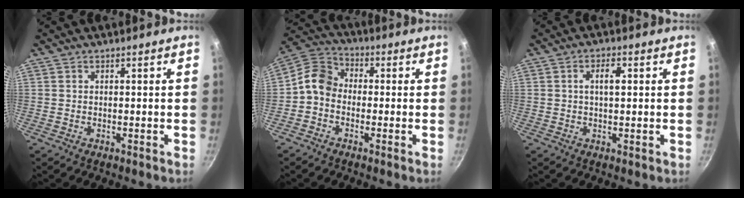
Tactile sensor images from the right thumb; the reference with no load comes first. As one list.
[{"total": 7.1, "force": [-1.6, 5.7, 3.9], "torque": [-0.062, 0.036, -0.054]}, {"total": 3.5, "force": [0.7, 1.5, 3.1], "torque": [-0.053, 0.007, 0.008]}]